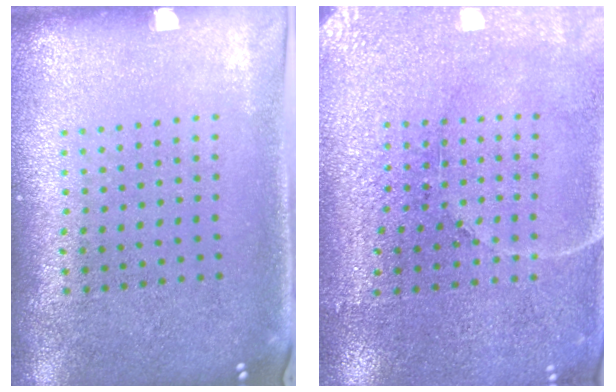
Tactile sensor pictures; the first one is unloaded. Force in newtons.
{"total": 3.2, "press": 3.1, "slide": 0.4}